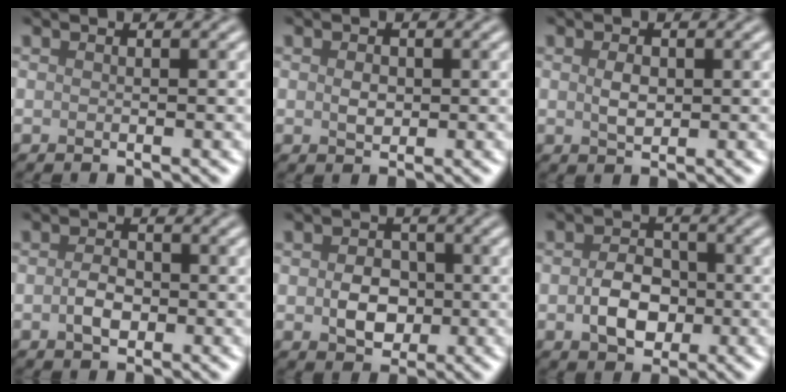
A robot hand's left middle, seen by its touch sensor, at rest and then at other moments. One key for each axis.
{"total": 1.5, "fx": 0.1, "fy": 1.1, "fz": 1.1, "tx": -0.021, "ty": -0.002, "tz": 0.002}
{"total": 1.9, "fx": 0.2, "fy": 1.2, "fz": 1.5, "tx": -0.033, "ty": -0.001, "tz": 0.006}
{"total": 2.4, "fx": -0.5, "fy": 1.5, "fz": 1.8, "tx": -0.036, "ty": 0.000, "tz": -0.012}
{"total": 3.8, "fx": -0.5, "fy": 2.9, "fz": 2.5, "tx": -0.042, "ty": -0.004, "tz": -0.010}
{"total": 4.3, "fx": -0.8, "fy": 3.1, "fz": 2.9, "tx": -0.051, "ty": 0.000, "tz": -0.017}